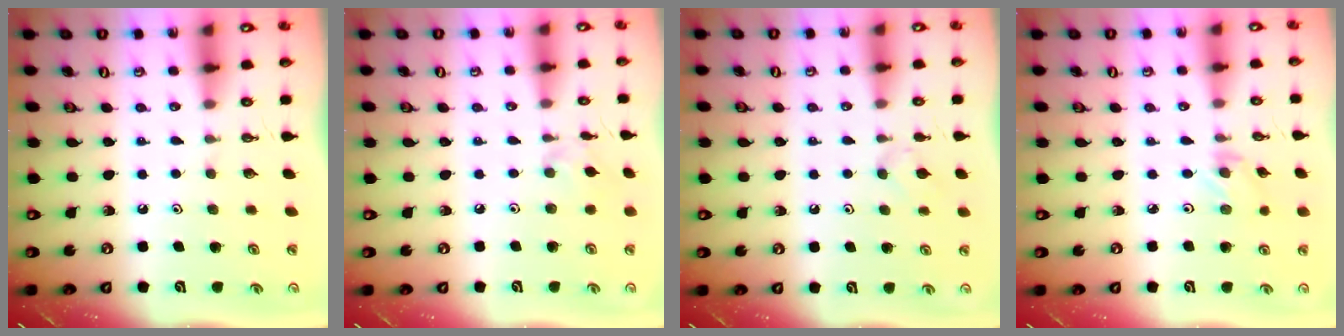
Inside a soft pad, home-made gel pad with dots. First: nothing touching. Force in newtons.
{"total": 2.4, "press": 2.3, "slide": 0.5}
{"total": 4.1, "press": 4.0, "slide": 0.8}
{"total": 0.9, "press": 0.9, "slide": 0.2}